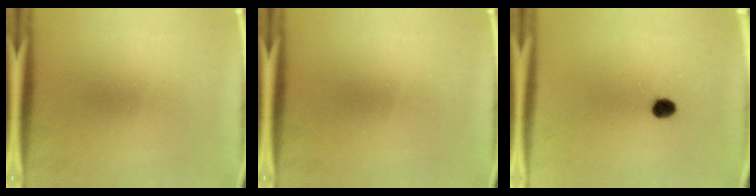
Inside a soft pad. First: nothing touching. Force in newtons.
{"total": 0.0}
{"total": 2.8}